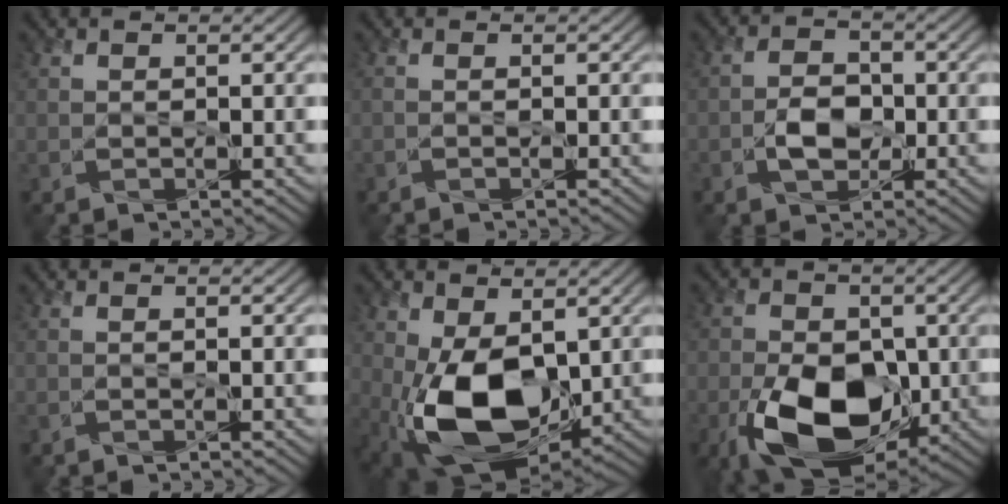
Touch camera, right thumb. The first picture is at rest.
{"total": 0.6, "force": [-0.5, -0.2, 0.2], "torque": [-0.004, 0.002, -0.012]}
{"total": 3.7, "force": [-1.8, 2.1, 2.4], "torque": [-0.041, 0.001, -0.039]}
{"total": 0.5, "force": [-0.4, -0.4, 0.0], "torque": [0.001, 0.000, -0.007]}
{"total": 13.0, "force": [-1.7, 7.5, 10.5], "torque": [-0.219, -0.021, -0.031]}
{"total": 14.2, "force": [-5.2, 8.1, 10.5], "torque": [-0.187, -0.031, -0.097]}